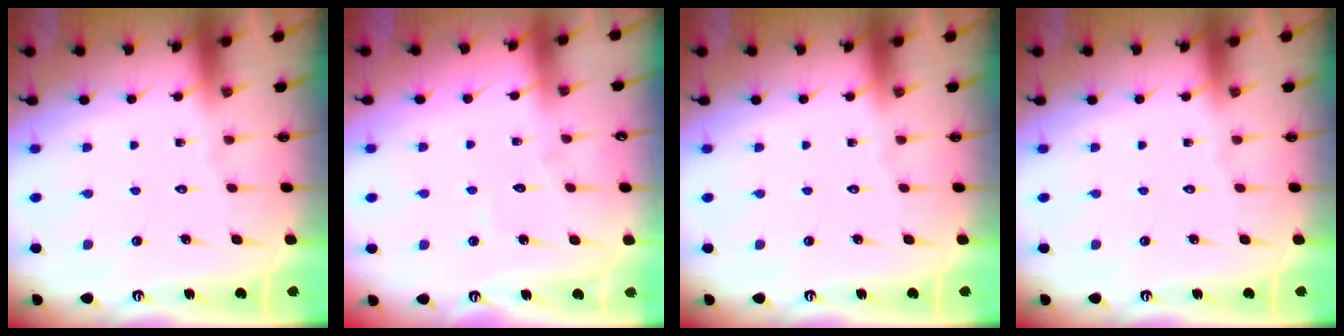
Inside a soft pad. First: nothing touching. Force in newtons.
{"total": 2.6, "press": 2.6, "slide": 0.2}
{"total": 0.0}
{"total": 0.0}